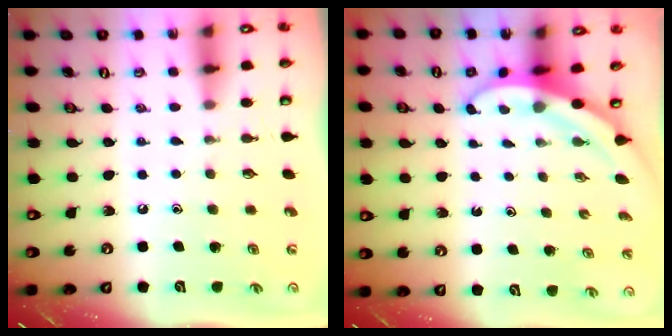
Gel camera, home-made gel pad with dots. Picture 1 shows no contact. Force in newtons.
{"total": 3.3, "press": 3.3, "slide": 0.1}